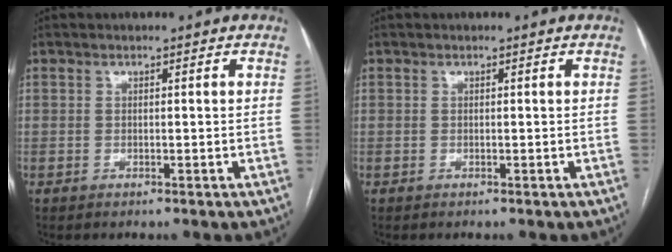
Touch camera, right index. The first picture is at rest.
{"total": 0.0}